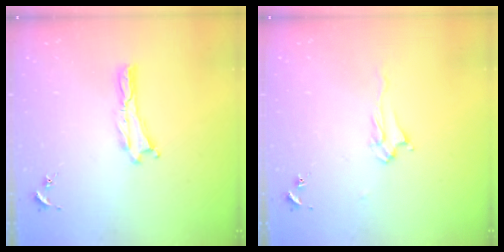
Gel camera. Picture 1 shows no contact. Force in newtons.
{"total": 2.5, "press": 2.4, "slide": 0.4}